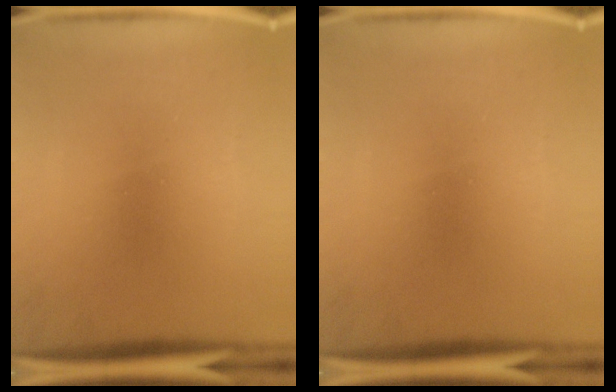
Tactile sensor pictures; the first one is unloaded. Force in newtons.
{"total": 0.0}